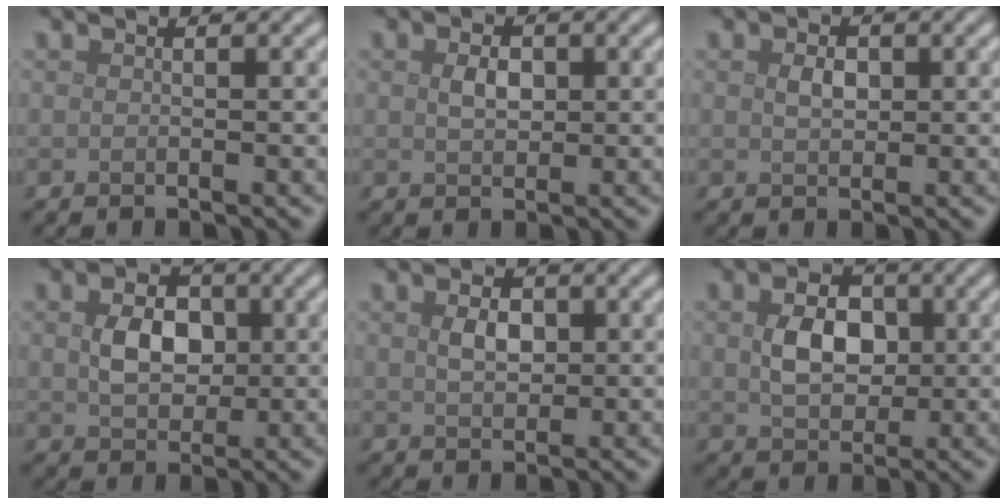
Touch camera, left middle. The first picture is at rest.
{"total": 2.0, "force": [0.4, 1.4, 1.4], "torque": [-0.033, 0.001, 0.007]}
{"total": 1.7, "force": [0.3, 1.2, 1.2], "torque": [-0.026, 0.001, 0.006]}
{"total": 4.1, "force": [0.4, 3.0, 2.7], "torque": [-0.059, 0.000, 0.004]}
{"total": 2.3, "force": [0.4, 1.6, 1.7], "torque": [-0.038, 0.001, 0.008]}
{"total": 4.5, "force": [0.4, 3.3, 3.0], "torque": [-0.067, -0.001, 0.005]}